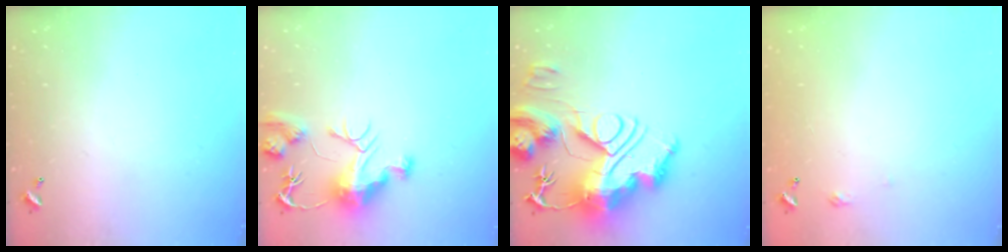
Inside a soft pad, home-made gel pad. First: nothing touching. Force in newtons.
{"total": 12.3, "press": 12.3, "slide": 1.1}
{"total": 0.5, "press": 0.5, "slide": 0.0}
{"total": 2.7, "press": 2.6, "slide": 0.4}